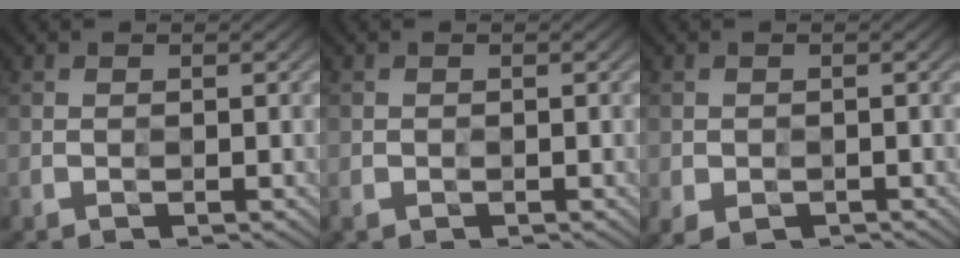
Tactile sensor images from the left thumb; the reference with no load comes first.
{"total": 1.3, "force": [-0.6, 1.0, 0.5], "torque": [-0.011, -0.006, -0.011]}
{"total": 1.4, "force": [-0.5, 1.2, 0.5], "torque": [-0.012, -0.009, -0.006]}